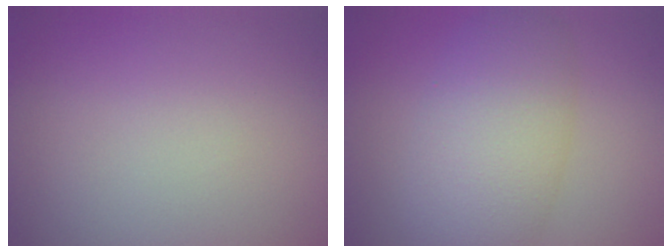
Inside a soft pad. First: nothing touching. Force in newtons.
{"total": 6.7, "press": 6.6, "slide": 0.4}